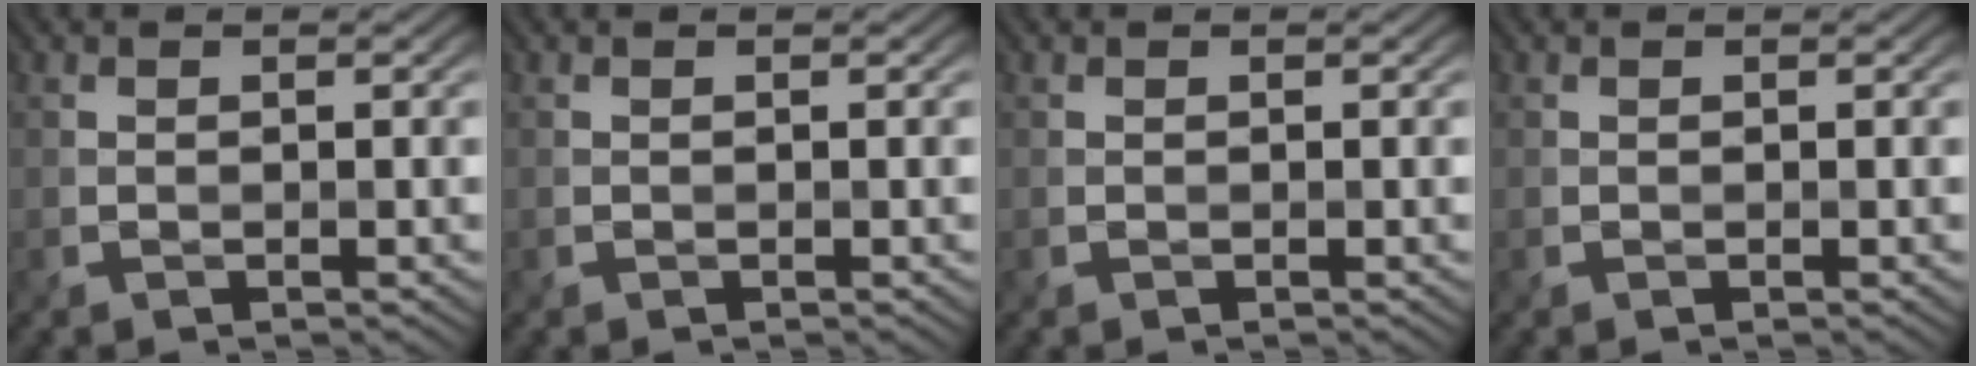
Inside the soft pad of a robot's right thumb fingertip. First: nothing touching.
{"total": 0.0}
{"total": 0.0}
{"total": 0.0}